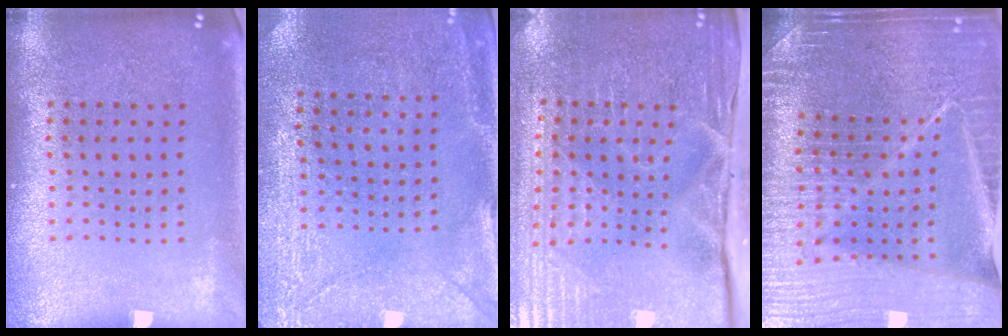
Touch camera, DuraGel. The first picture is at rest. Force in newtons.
{"total": 3.0, "press": 2.6, "slide": 1.4}
{"total": 4.3, "press": 4.0, "slide": 1.5}
{"total": 4.9, "press": 4.5, "slide": 1.8}